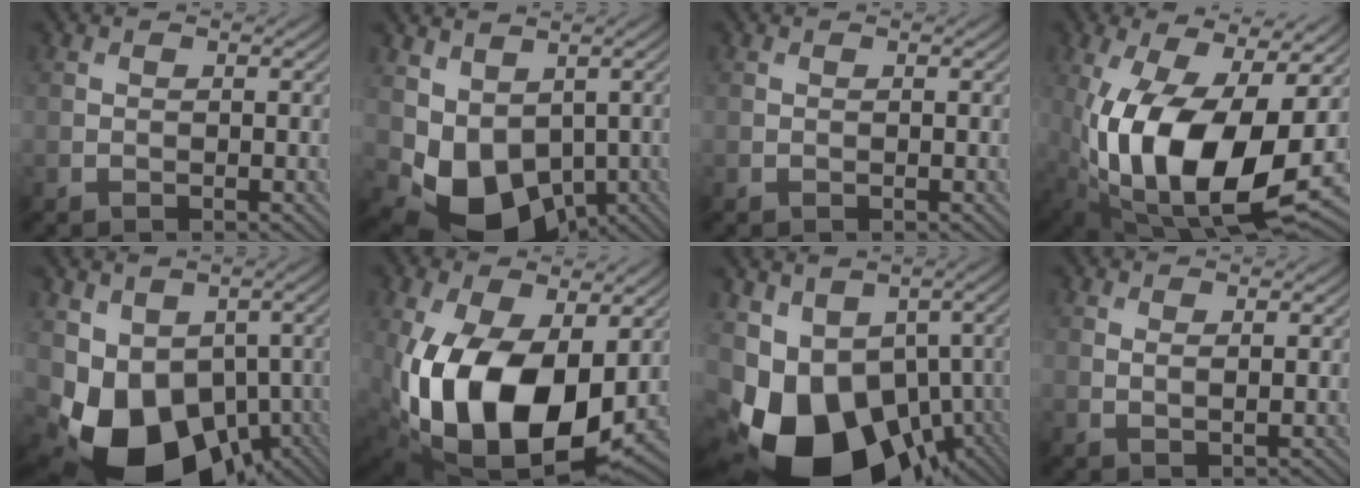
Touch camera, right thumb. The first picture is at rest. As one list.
[{"total": 9.1, "force": [-0.3, 6.9, 5.9], "torque": [-0.125, -0.039, 0.006]}, {"total": 0.0}, {"total": 17.7, "force": [-2.2, 8.8, 15.2], "torque": [-0.295, -0.034, -0.024]}, {"total": 13.3, "force": [-2.5, 10.1, 8.3], "torque": [-0.153, -0.045, -0.026]}, {"total": 17.8, "force": [-1.5, 10.7, 14.2], "torque": [-0.297, -0.046, -0.008]}, {"total": 16.4, "force": [-4.3, 11.3, 11.0], "torque": [-0.223, -0.035, -0.044]}, {"total": 1.2, "force": [0.8, 0.2, 0.9], "torque": [-0.024, -0.003, 0.017]}]